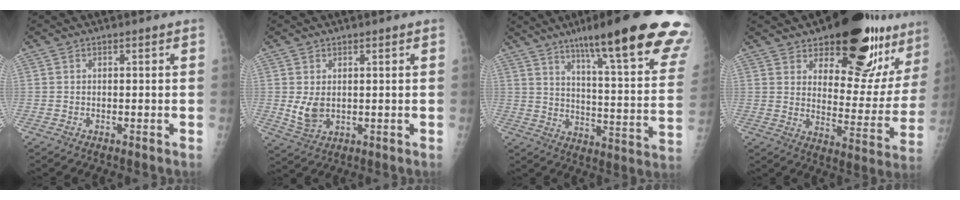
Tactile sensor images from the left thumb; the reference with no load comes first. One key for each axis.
{"total": 4.6, "fx": 0.6, "fy": 3.3, "fz": 3.2, "tx": -0.049, "ty": -0.014, "tz": 0.021}
{"total": 27.0, "fx": 17.1, "fy": 3.5, "fz": 20.6, "tx": -0.264, "ty": -0.061, "tz": 0.241}
{"total": 24.3, "fx": 17.1, "fy": 9.5, "fz": 14.4, "tx": -0.152, "ty": -0.097, "tz": 0.226}